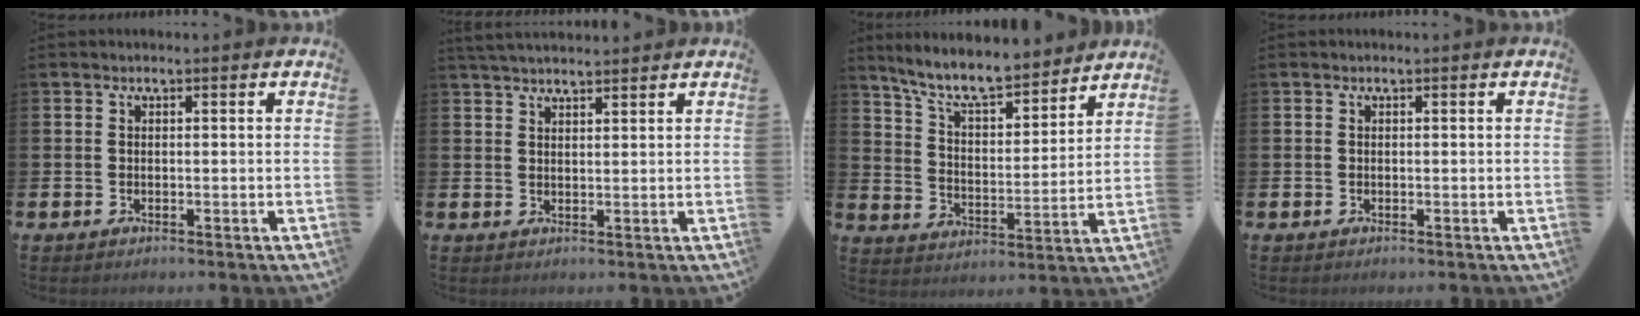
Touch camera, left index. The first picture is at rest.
{"total": 3.0, "force": [2.9, 0.3, 0.6], "torque": [-0.014, -0.010, 0.053]}
{"total": 8.9, "force": [8.1, 1.7, 3.2], "torque": [-0.092, -0.055, 0.143]}
{"total": 0.0}